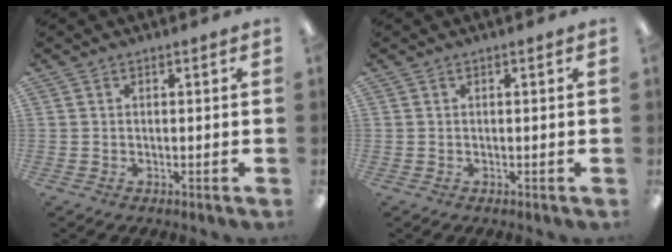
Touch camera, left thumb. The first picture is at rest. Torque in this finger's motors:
{"motor_torque": [0.00, 0.00, 0.00, 0.00, 0.00]}